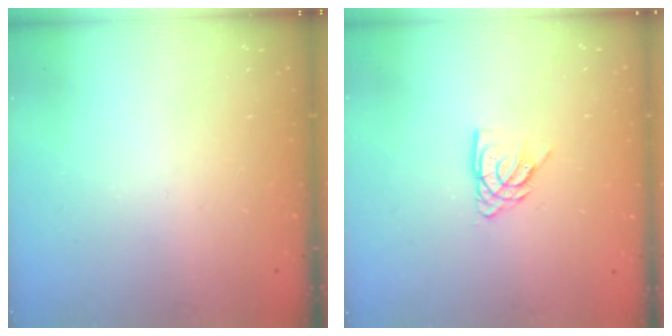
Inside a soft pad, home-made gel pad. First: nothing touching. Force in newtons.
{"total": 7.1, "press": 7.0, "slide": 0.6}